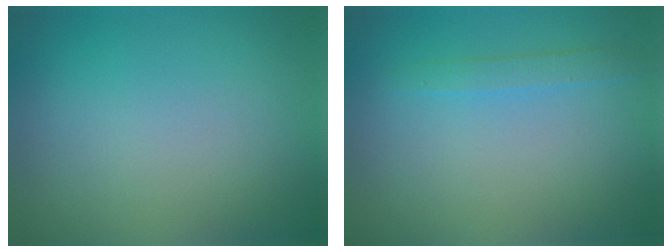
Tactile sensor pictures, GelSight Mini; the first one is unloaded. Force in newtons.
{"total": 1.3, "press": 1.3, "slide": 0.2}